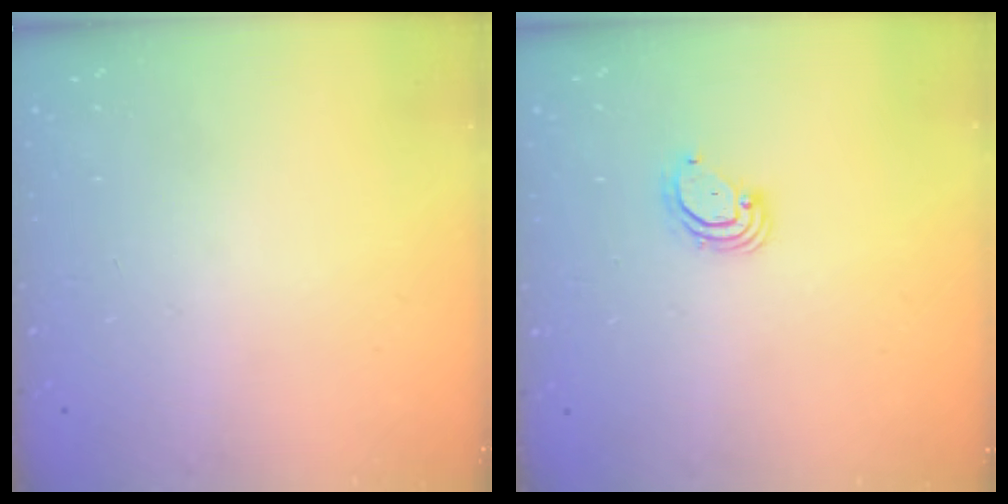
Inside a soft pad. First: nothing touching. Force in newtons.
{"total": 3.6, "press": 3.6, "slide": 0.3}